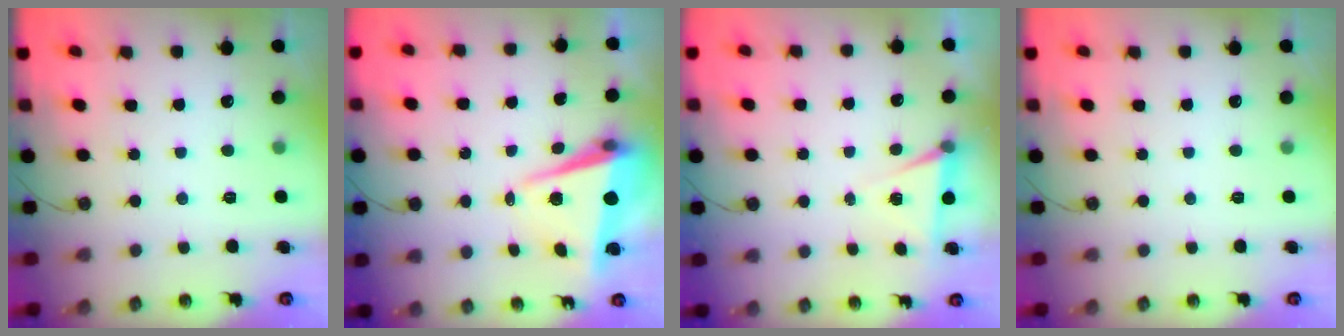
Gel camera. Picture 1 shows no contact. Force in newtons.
{"total": 6.6, "press": 6.4, "slide": 1.5}
{"total": 5.1, "press": 2.5, "slide": 4.5}
{"total": 0.0}